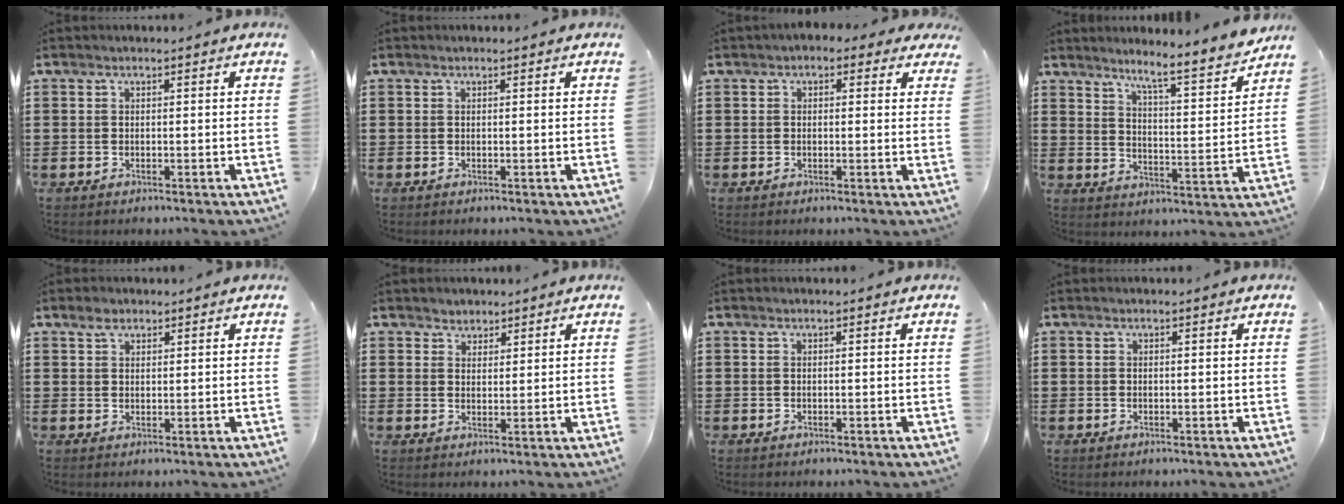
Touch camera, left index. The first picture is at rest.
{"total": 0.0}
{"total": 1.7, "force": [0.7, 1.2, 0.9], "torque": [-0.015, 0.006, 0.008]}
{"total": 5.8, "force": [5.2, -0.7, 2.5], "torque": [-0.065, -0.047, 0.079]}
{"total": 2.2, "force": [1.6, 1.2, 0.9], "torque": [-0.013, 0.002, 0.029]}
{"total": 2.0, "force": [1.6, 1.2, -0.3], "torque": [-0.003, 0.007, 0.031]}
{"total": 0.0}
{"total": 0.0}